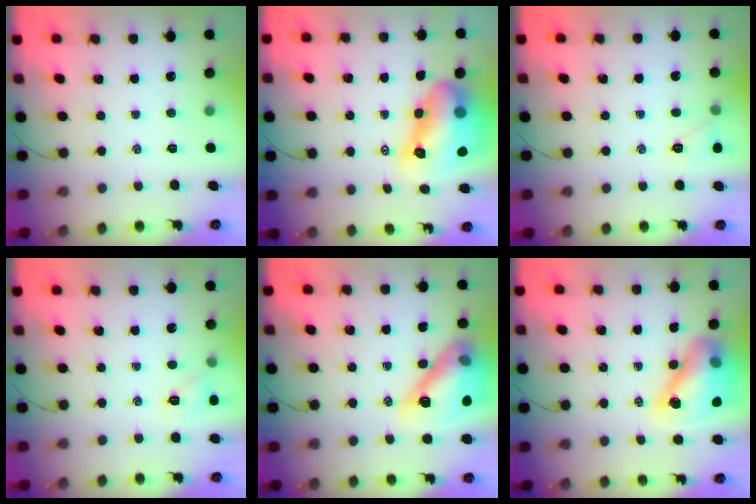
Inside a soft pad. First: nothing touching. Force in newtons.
{"total": 14.4, "press": 13.8, "slide": 4.1}
{"total": 4.9, "press": 4.7, "slide": 1.5}
{"total": 6.5, "press": 6.4, "slide": 1.5}
{"total": 19.4, "press": 19.2, "slide": 2.6}
{"total": 15.5, "press": 14.9, "slide": 4.1}